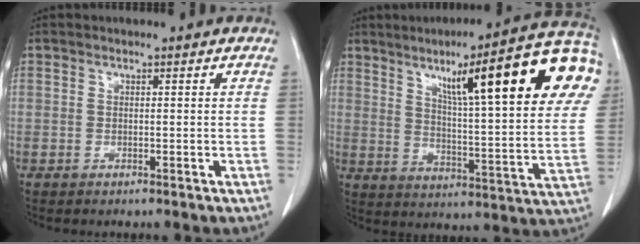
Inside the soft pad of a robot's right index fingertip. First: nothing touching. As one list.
[{"total": 24.8, "force": [10.7, 3.1, 22.2], "torque": [-0.280, 0.038, 0.150]}]